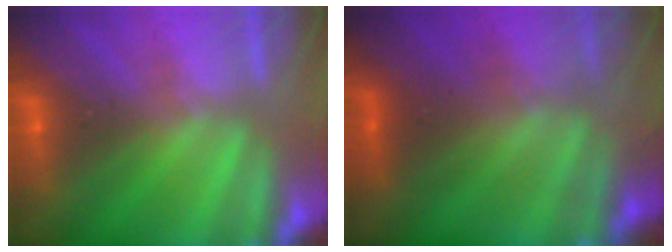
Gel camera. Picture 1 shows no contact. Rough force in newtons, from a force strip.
{"total": 4.8}